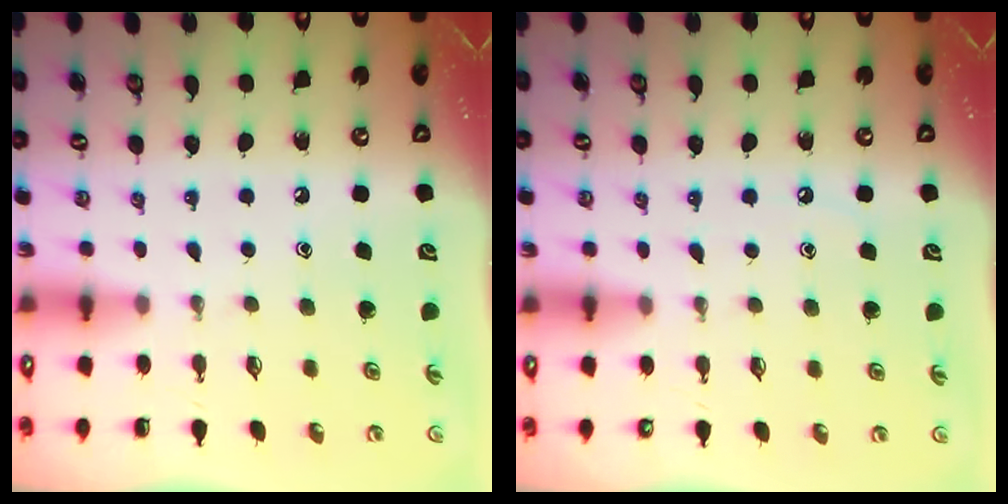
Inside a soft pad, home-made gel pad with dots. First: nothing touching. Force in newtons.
{"total": 5.8, "press": 5.8, "slide": 0.8}